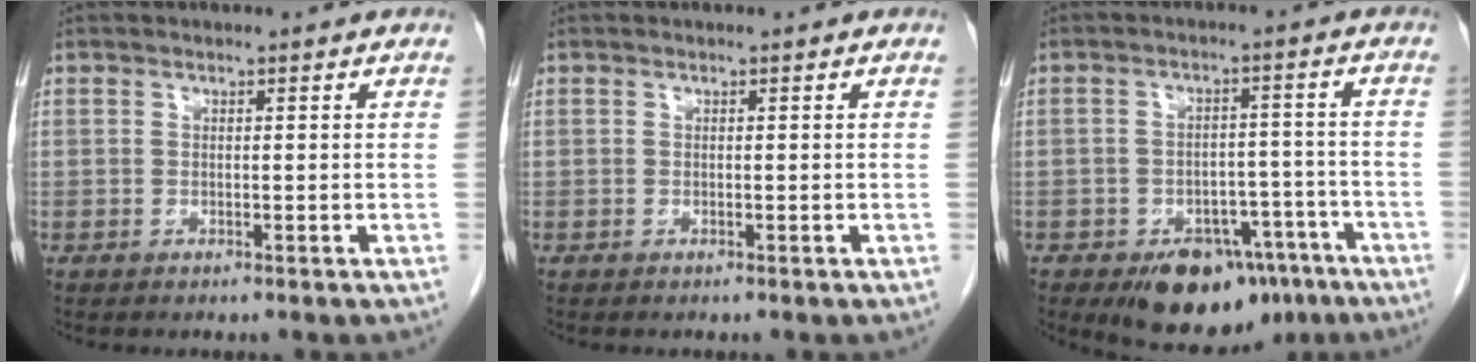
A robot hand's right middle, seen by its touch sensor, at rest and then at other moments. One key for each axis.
{"total": 0.0}
{"total": 12.6, "fx": -8.3, "fy": 6.8, "fz": 6.5, "tx": -0.075, "ty": 0.016, "tz": -0.118}